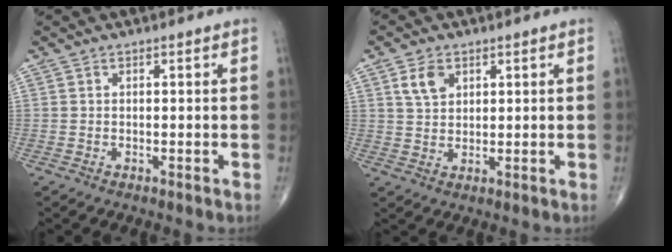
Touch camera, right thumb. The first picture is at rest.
{"total": 4.7, "force": [2.1, 3.1, 2.7], "torque": [-0.038, -0.008, 0.043]}